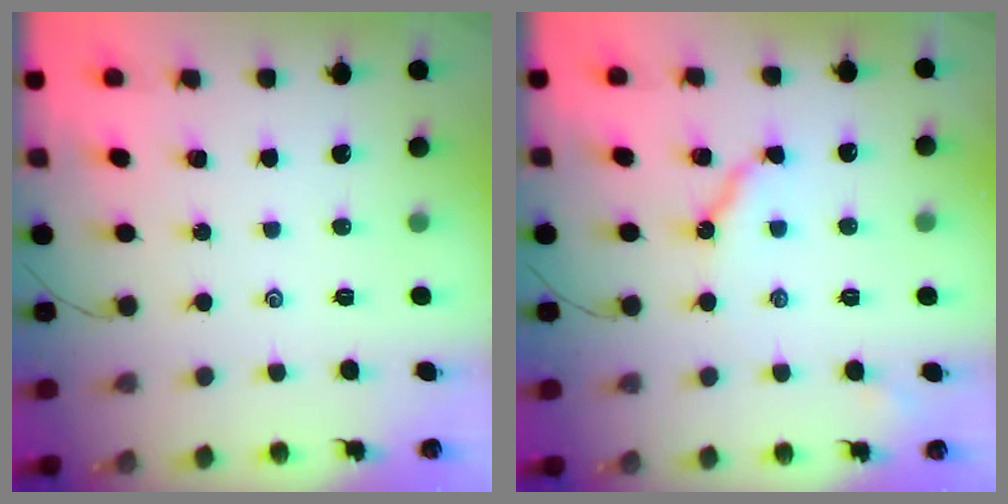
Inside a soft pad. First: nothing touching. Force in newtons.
{"total": 7.7, "press": 7.7, "slide": 0.7}